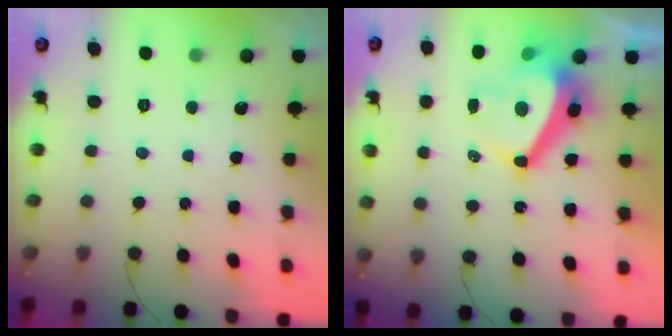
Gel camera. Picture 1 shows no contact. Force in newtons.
{"total": 11.2, "press": 10.6, "slide": 3.4}